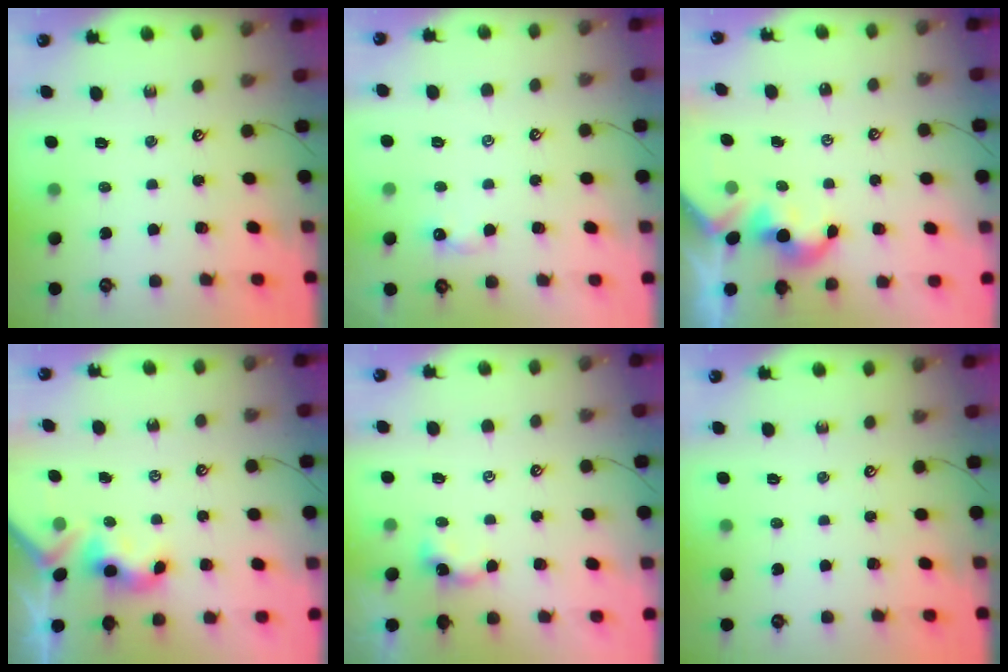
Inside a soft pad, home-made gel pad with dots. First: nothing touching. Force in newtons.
{"total": 1.6, "press": 1.5, "slide": 0.4}
{"total": 2.0, "press": 2.0, "slide": 0.3}
{"total": 3.6, "press": 3.6, "slide": 0.2}
{"total": 3.0, "press": 3.0, "slide": 0.1}
{"total": 0.0}